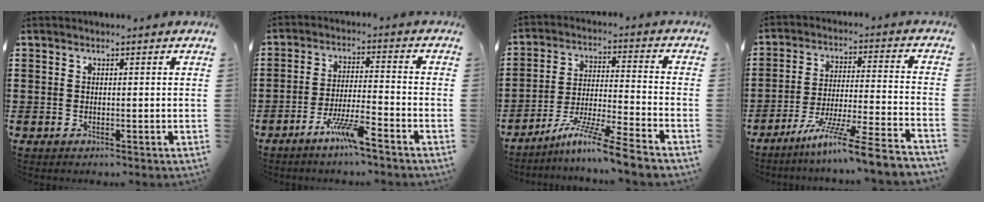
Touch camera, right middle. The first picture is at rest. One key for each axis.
{"total": 6.4, "fx": -4.5, "fy": 0.3, "fz": 4.5, "tx": -0.091, "ty": -0.008, "tz": -0.086}
{"total": 9.5, "fx": -7.9, "fy": -0.8, "fz": 5.2, "tx": -0.106, "ty": -0.011, "tz": -0.156}
{"total": 10.4, "fx": -8.7, "fy": -1.0, "fz": 5.7, "tx": -0.104, "ty": -0.003, "tz": -0.171}